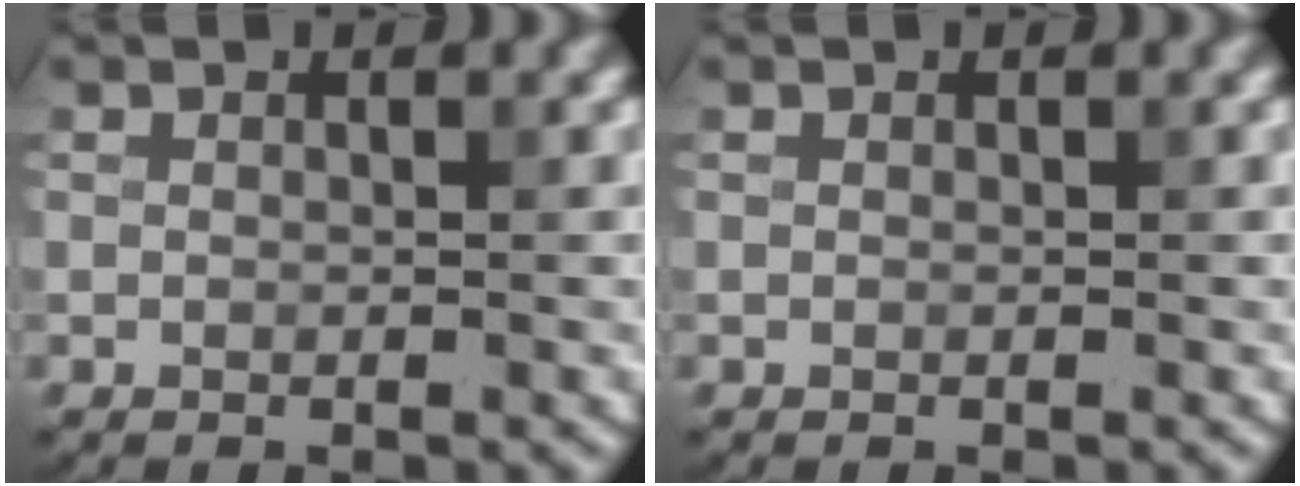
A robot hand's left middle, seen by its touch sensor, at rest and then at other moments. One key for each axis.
{"total": 0.0}